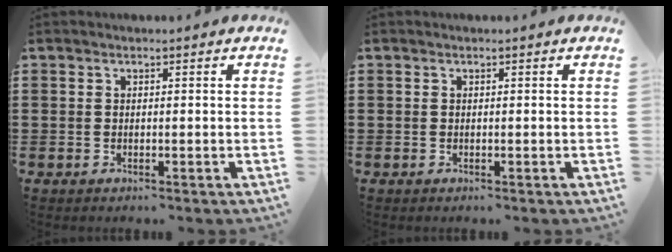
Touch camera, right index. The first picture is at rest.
{"total": 0.0}